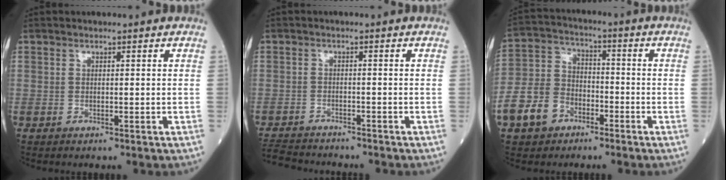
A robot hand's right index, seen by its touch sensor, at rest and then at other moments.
{"total": 7.6, "force": [-7.2, 1.8, 1.6], "torque": [-0.028, -0.008, -0.119]}
{"total": 9.4, "force": [-5.0, 6.8, 4.1], "torque": [-0.113, 0.018, -0.095]}